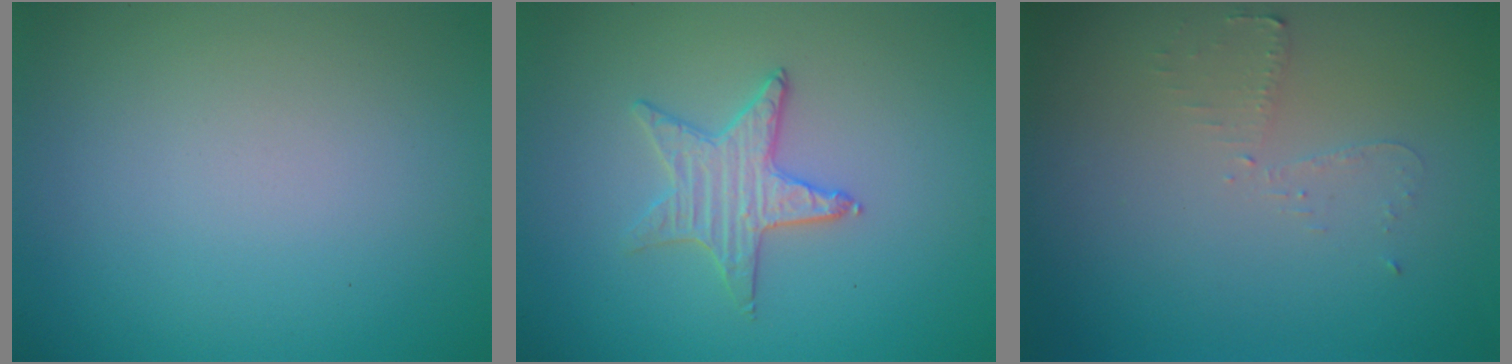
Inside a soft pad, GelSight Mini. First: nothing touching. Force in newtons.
{"total": 1.9, "press": 1.9, "slide": 0.2}
{"total": 1.6, "press": 1.5, "slide": 0.2}